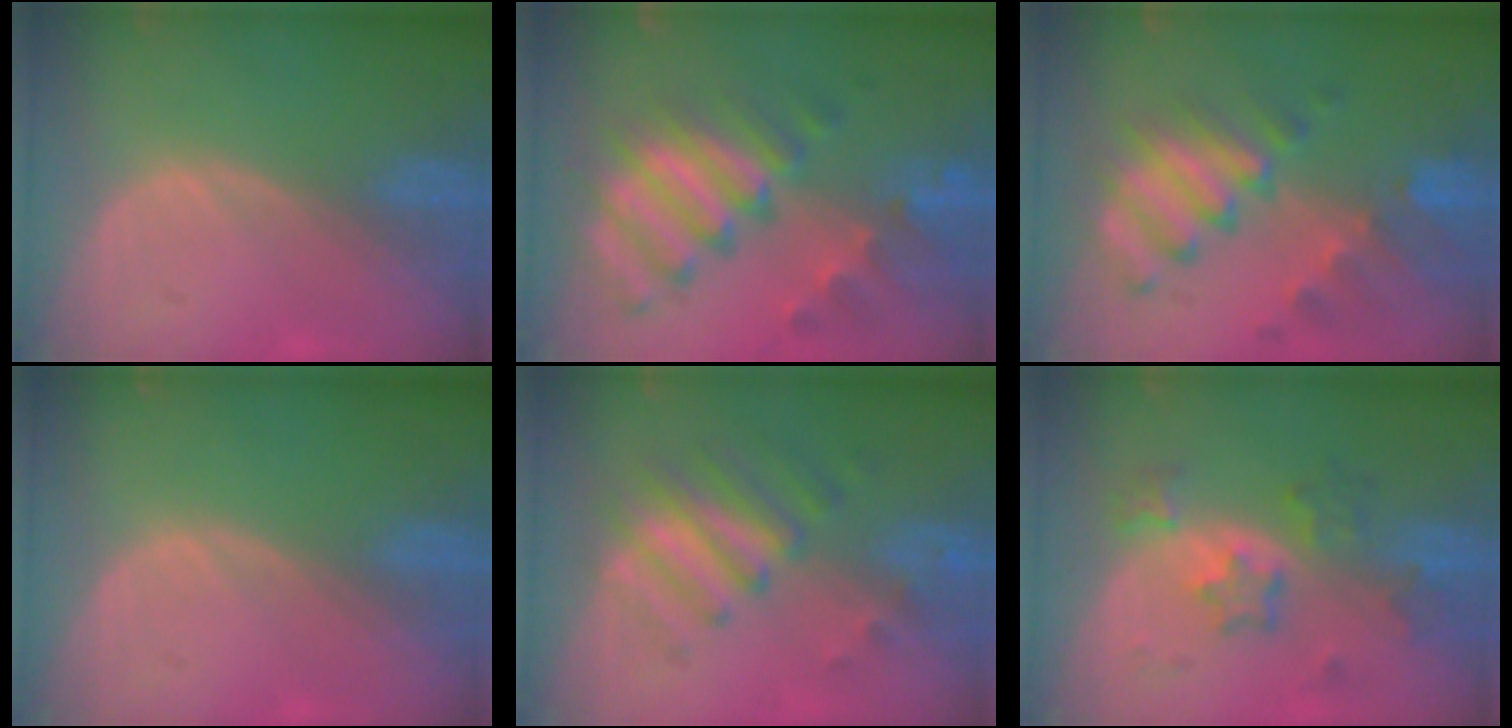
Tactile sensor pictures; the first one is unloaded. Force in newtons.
{"total": 11.6, "press": 10.0, "slide": 5.9}
{"total": 10.2, "press": 8.9, "slide": 5.0}
{"total": 0.0}
{"total": 7.8, "press": 7.0, "slide": 3.5}
{"total": 6.0, "press": 6.0, "slide": 0.4}